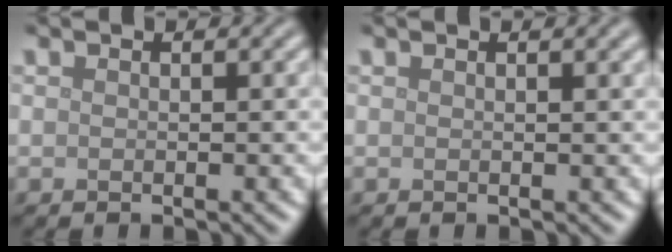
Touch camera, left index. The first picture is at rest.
{"total": 1.2, "force": [0.7, 0.4, 0.9], "torque": [-0.007, 0.004, 0.009]}